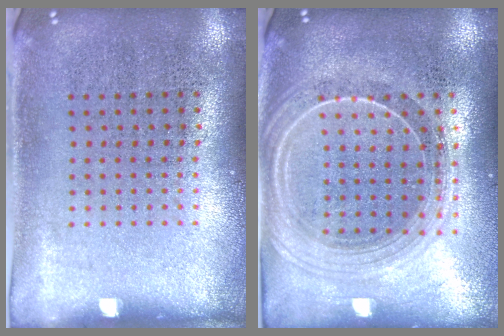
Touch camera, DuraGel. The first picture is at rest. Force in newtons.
{"total": 2.2, "press": 1.9, "slide": 1.0}